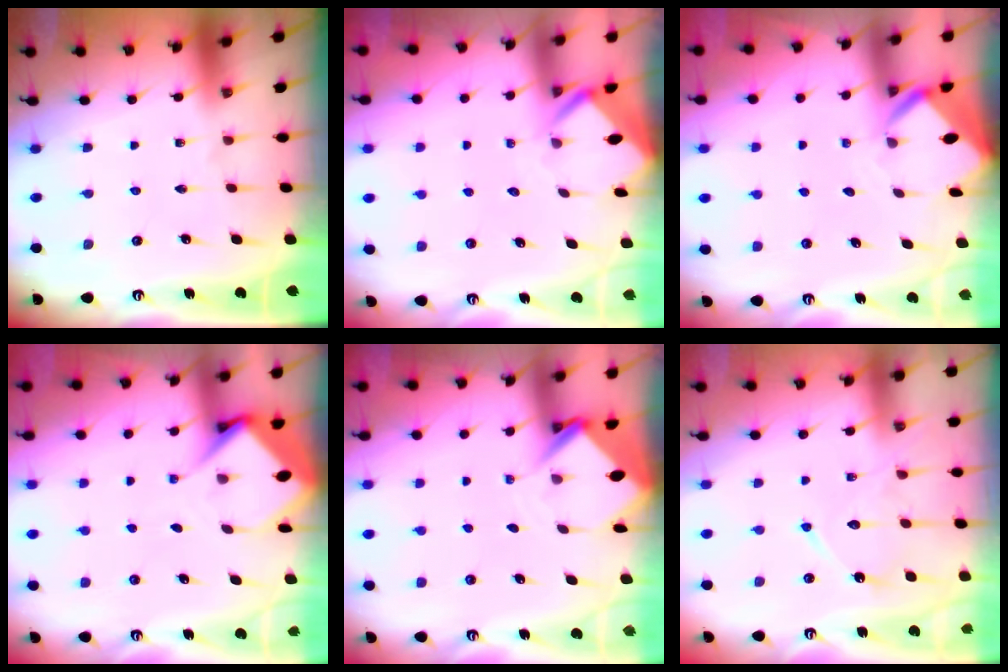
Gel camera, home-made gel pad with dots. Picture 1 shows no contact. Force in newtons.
{"total": 2.3, "press": 2.3, "slide": 0.2}
{"total": 3.2, "press": 3.2, "slide": 0.2}
{"total": 5.6, "press": 5.6, "slide": 0.7}
{"total": 3.8, "press": 3.8, "slide": 0.2}
{"total": 12.1, "press": 12.1, "slide": 0.8}